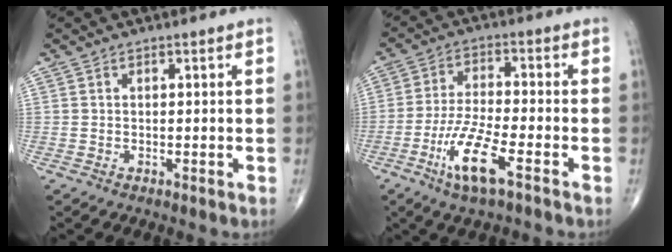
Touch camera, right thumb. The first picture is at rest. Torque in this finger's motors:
{"motor_torque": [0.31, 0.51, 0.12, -0.19, 0.23]}